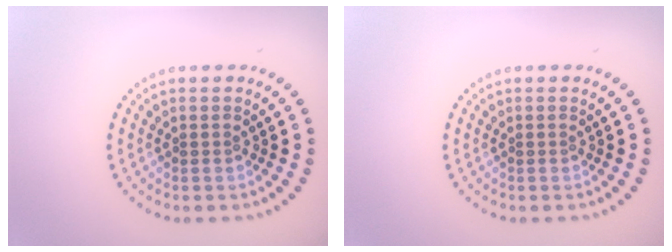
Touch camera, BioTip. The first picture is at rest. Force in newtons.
{"total": 0.0}